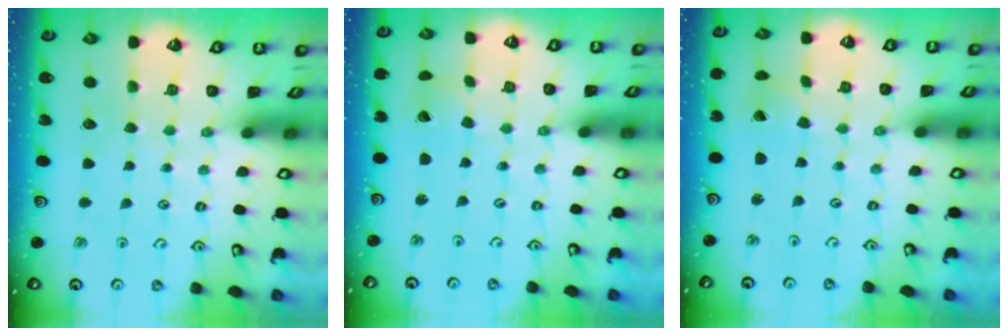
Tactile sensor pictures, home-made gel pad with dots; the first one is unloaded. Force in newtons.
{"total": 1.7, "press": 1.7, "slide": 0.1}
{"total": 1.1, "press": 1.1, "slide": 0.0}